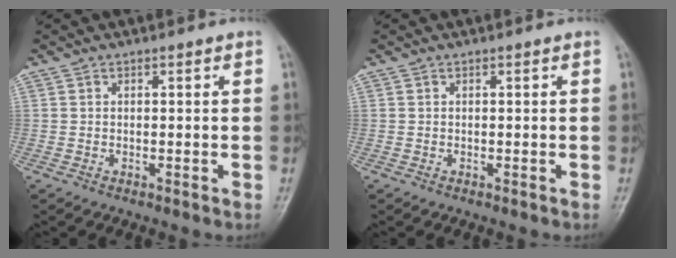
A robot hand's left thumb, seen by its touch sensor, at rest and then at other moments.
{"total": 0.0}